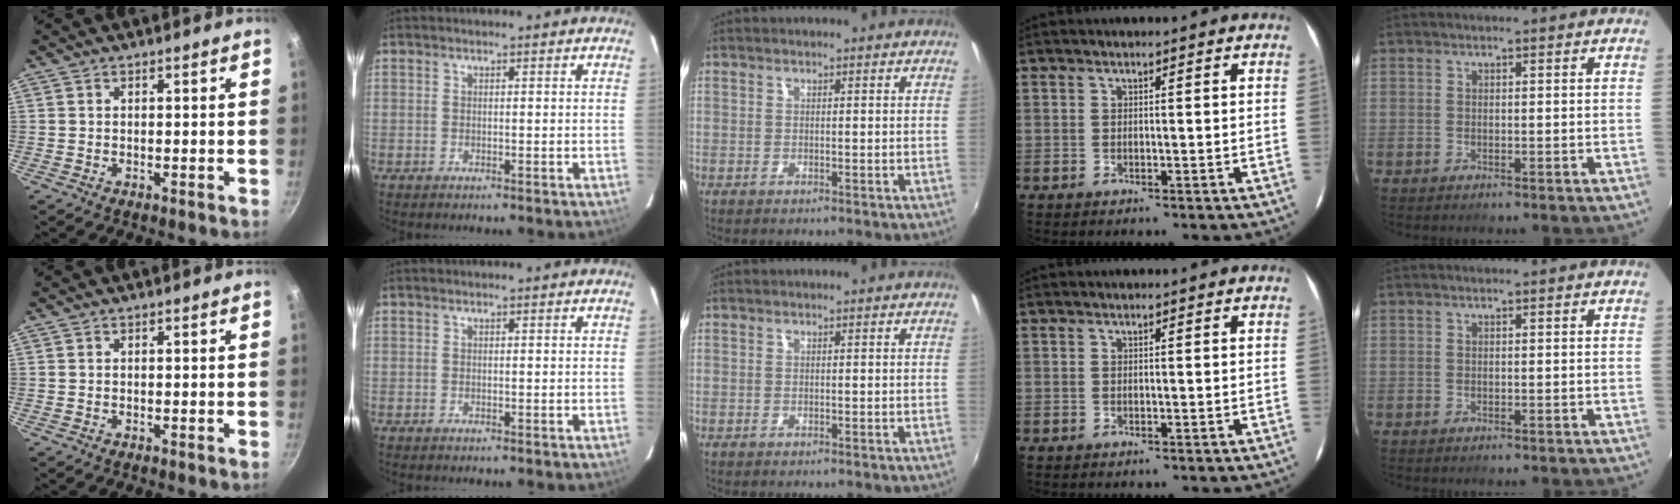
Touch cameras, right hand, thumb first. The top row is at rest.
{}